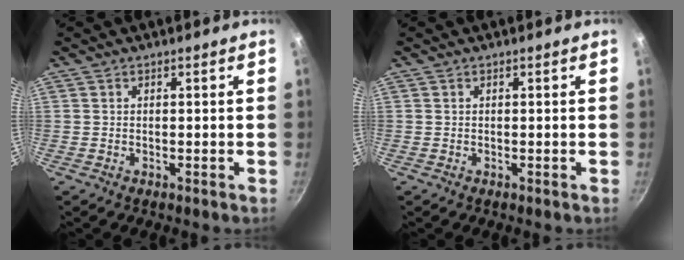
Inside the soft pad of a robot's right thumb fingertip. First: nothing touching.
{"total": 0.0}